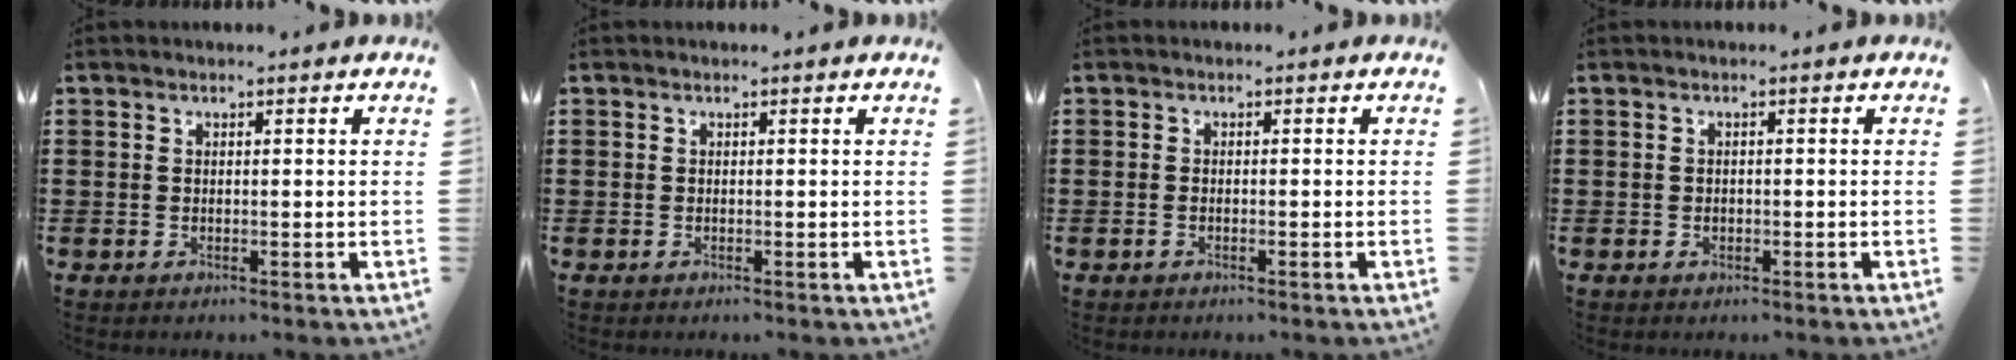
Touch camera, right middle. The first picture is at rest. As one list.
[{"total": 0.0}, {"total": 0.7, "force": [-0.3, 0.2, 0.6], "torque": [-0.011, -0.004, -0.005]}, {"total": 0.7, "force": [-0.3, 0.5, 0.4], "torque": [-0.008, 0.000, -0.006]}]